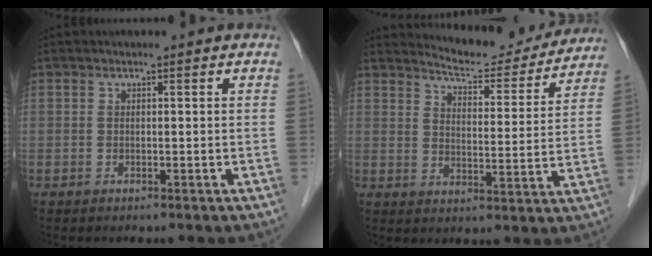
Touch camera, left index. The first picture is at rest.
{"total": 12.7, "force": [12.4, 2.0, 2.2], "torque": [-0.028, -0.019, 0.160]}